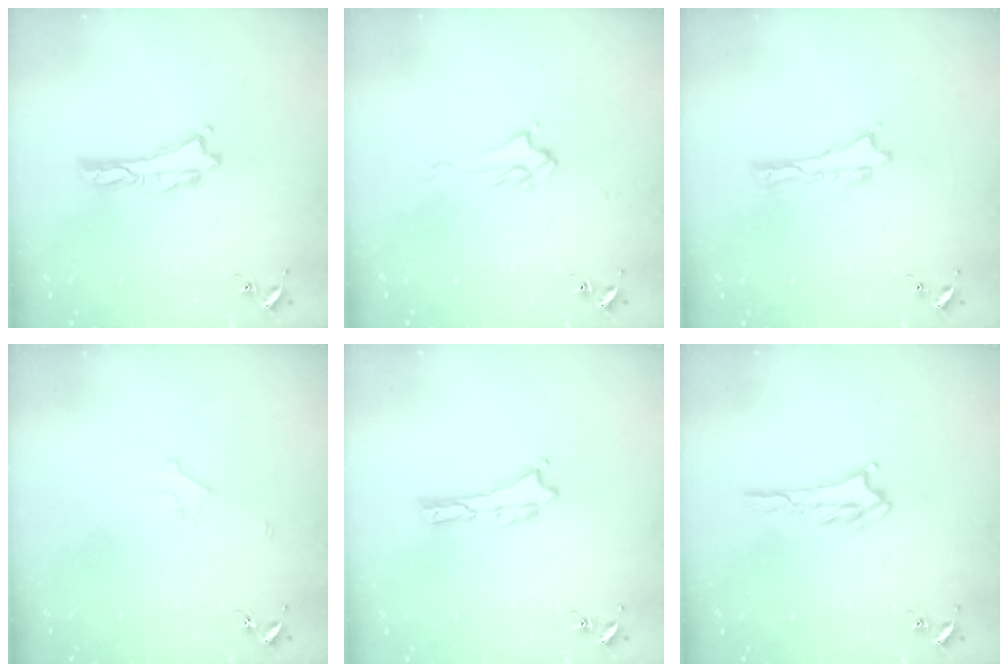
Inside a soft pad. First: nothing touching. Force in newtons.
{"total": 2.5, "press": 2.4, "slide": 0.4}
{"total": 0.0}
{"total": 2.2, "press": 2.2, "slide": 0.2}
{"total": 0.0}
{"total": 2.3, "press": 2.2, "slide": 0.4}